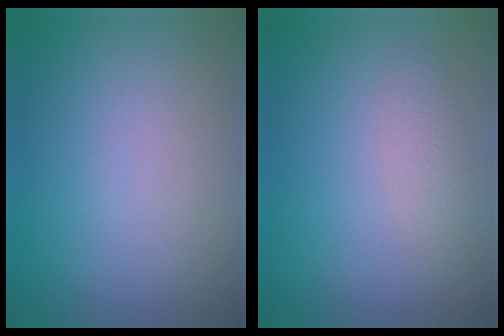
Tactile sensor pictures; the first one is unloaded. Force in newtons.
{"total": 1.4, "press": 1.4, "slide": 0.1}